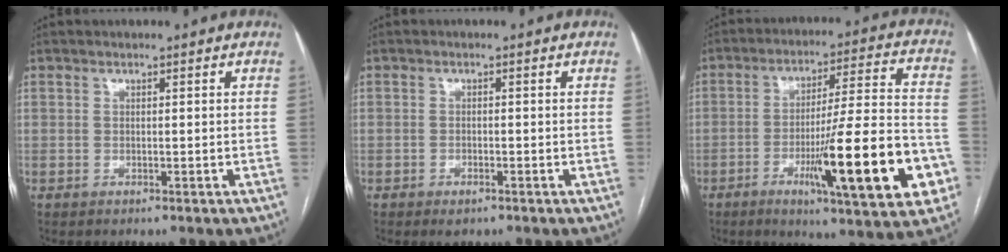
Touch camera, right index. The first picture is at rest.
{"total": 1.8, "force": [-1.2, 0.8, 1.1], "torque": [-0.017, 0.000, -0.014]}
{"total": 20.4, "force": [-7.1, 1.8, 19.1], "torque": [-0.260, -0.006, -0.102]}